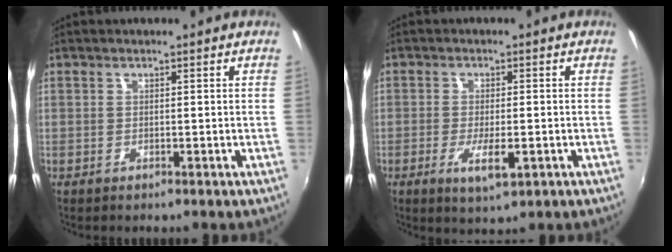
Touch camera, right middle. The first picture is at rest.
{"total": 5.3, "force": [-2.1, 1.5, 4.6], "torque": [-0.093, -0.015, -0.034]}